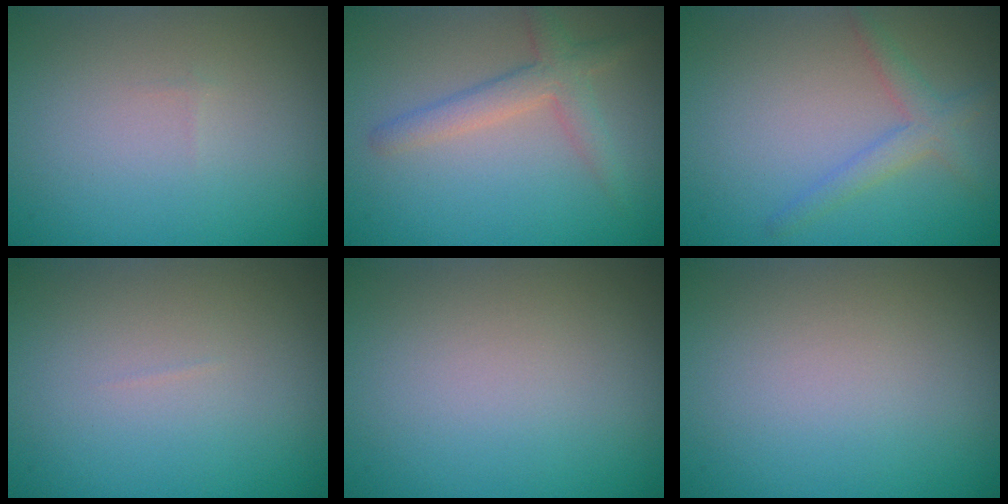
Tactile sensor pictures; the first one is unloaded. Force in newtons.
{"total": 3.0, "press": 3.0, "slide": 0.1}
{"total": 2.2, "press": 2.2, "slide": 0.1}
{"total": 0.0}
{"total": 0.0}
{"total": 0.0}